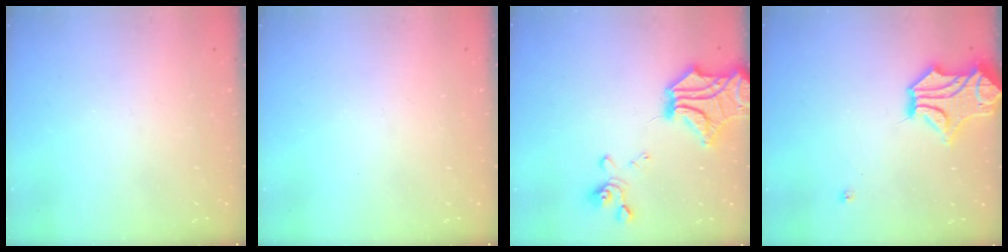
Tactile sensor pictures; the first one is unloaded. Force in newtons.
{"total": 0.0}
{"total": 12.0, "press": 11.2, "slide": 4.3}
{"total": 5.3, "press": 4.9, "slide": 1.9}